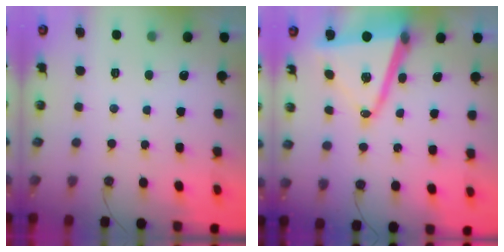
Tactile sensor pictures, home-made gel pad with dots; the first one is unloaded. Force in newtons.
{"total": 16.1, "press": 15.8, "slide": 3.2}